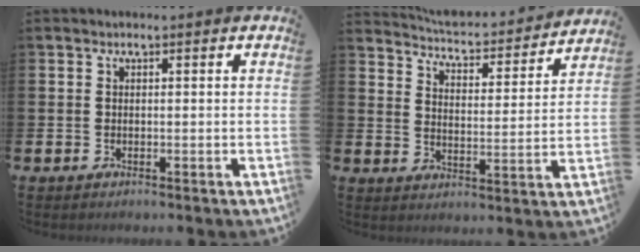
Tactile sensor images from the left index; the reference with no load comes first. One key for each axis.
{"total": 4.5, "fx": 4.4, "fy": 0.8, "fz": 0.8, "tx": -0.037, "ty": -0.043, "tz": 0.067}